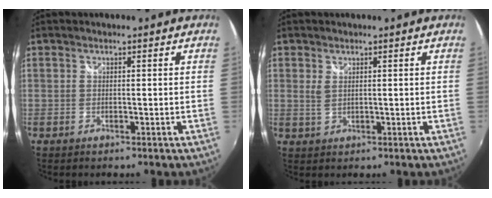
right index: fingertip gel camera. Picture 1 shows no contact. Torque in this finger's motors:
{"motor_torque": [-0.05, 0.24, -0.03, 0.00]}